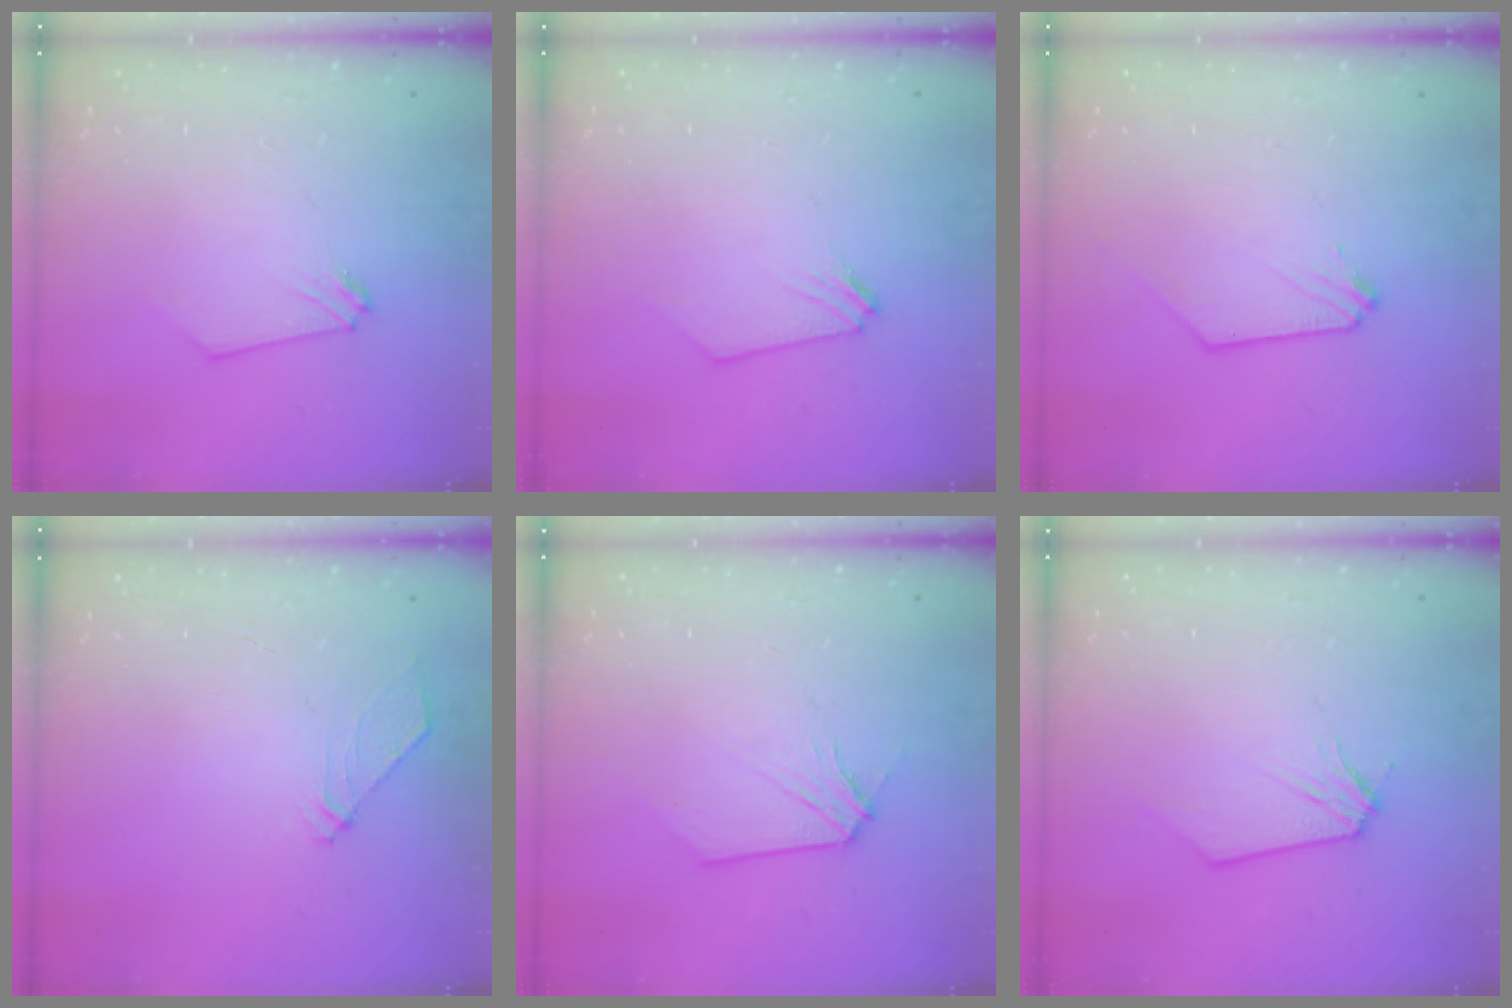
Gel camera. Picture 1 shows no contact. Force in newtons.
{"total": 0.0}
{"total": 0.0}
{"total": 4.8, "press": 4.7, "slide": 0.9}
{"total": 3.6, "press": 3.5, "slide": 0.7}
{"total": 0.0}